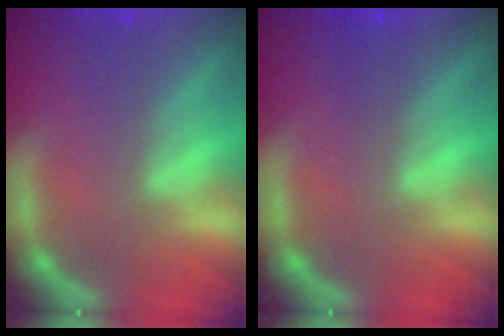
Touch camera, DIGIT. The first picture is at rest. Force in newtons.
{"total": 1.0}